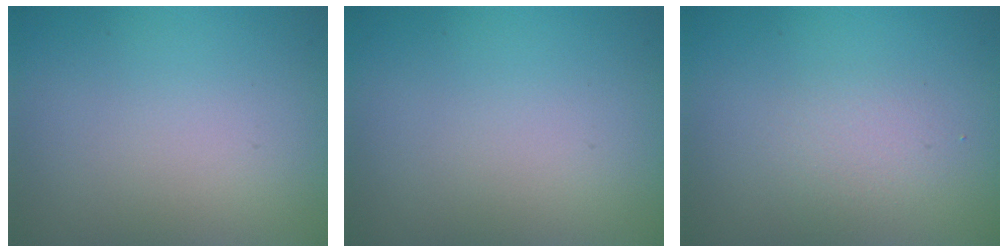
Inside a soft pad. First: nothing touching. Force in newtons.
{"total": 0.0}
{"total": 1.5, "press": 1.5, "slide": 0.1}